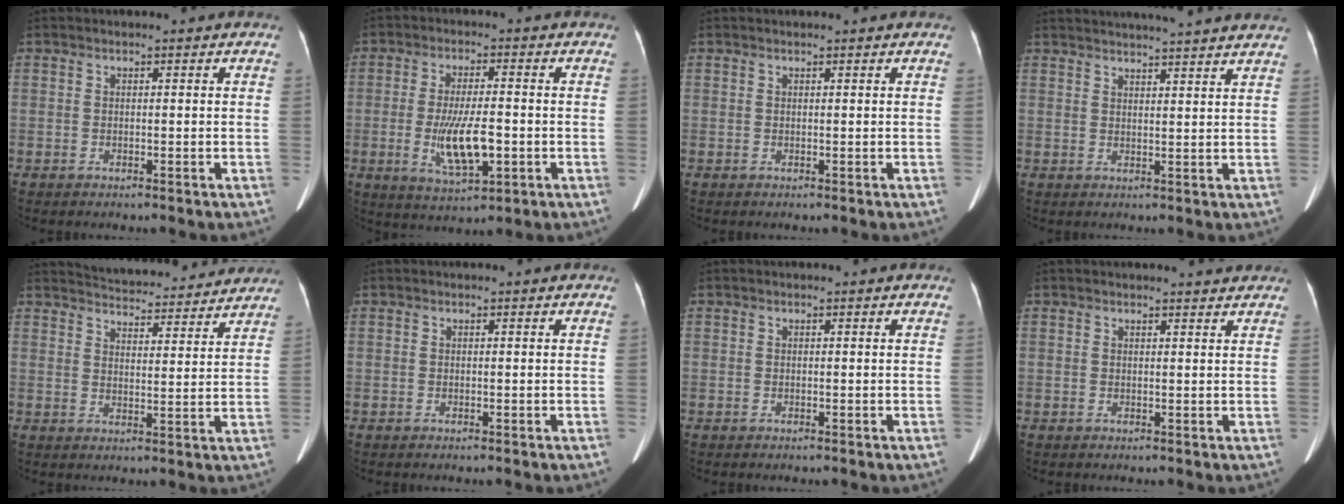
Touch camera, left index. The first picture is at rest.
{"total": 8.5, "force": [-1.8, 2.3, 8.0], "torque": [-0.155, -0.010, -0.027]}
{"total": 0.8, "force": [0.8, 0.0, 0.3], "torque": [-0.006, 0.011, 0.010]}
{"total": 17.7, "force": [16.5, 0.2, 6.5], "torque": [-0.101, 0.011, 0.208]}
{"total": 17.2, "force": [16.3, 3.0, 4.5], "torque": [-0.060, 0.014, 0.211]}
{"total": 0.0}
{"total": 0.0}
{"total": 2.5, "force": [2.5, 0.1, 0.4], "torque": [-0.009, 0.000, 0.023]}